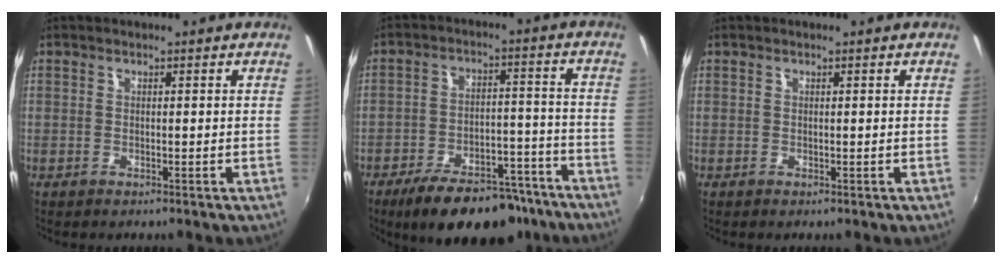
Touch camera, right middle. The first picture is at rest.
{"total": 17.6, "force": [-13.8, 7.1, 8.4], "torque": [-0.146, 0.011, -0.187]}
{"total": 0.0}